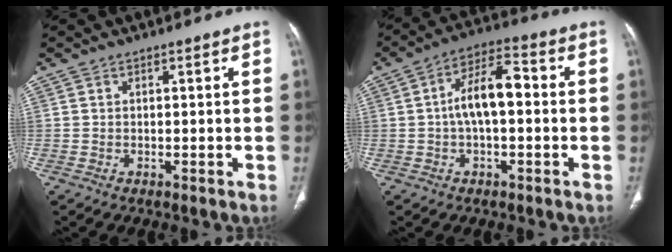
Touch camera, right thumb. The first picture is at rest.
{"total": 9.6, "force": [0.0, 4.5, 8.5], "torque": [-0.152, 0.034, -0.008]}